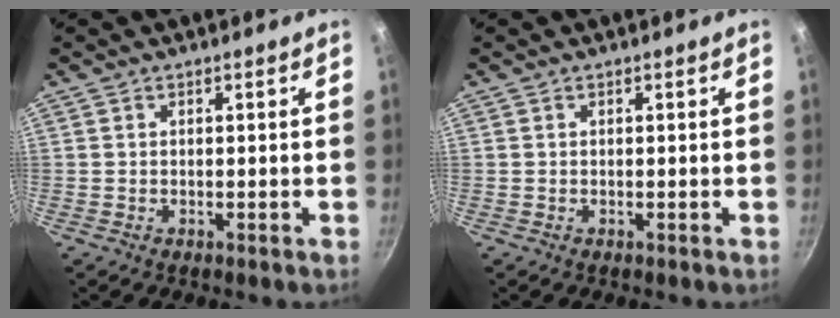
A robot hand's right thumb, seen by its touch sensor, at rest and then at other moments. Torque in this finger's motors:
{"motor_torque": [0.00, 0.00, -0.01, 0.19, 0.00]}